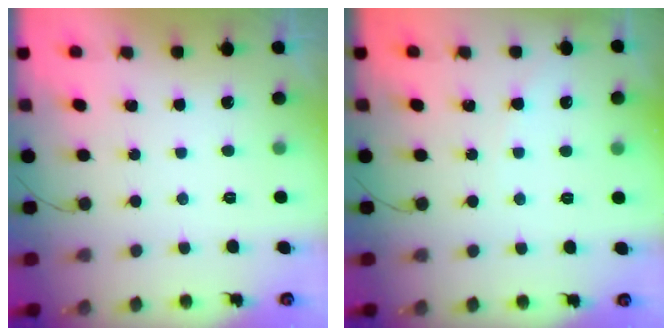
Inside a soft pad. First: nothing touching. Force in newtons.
{"total": 3.0, "press": 2.9, "slide": 0.5}